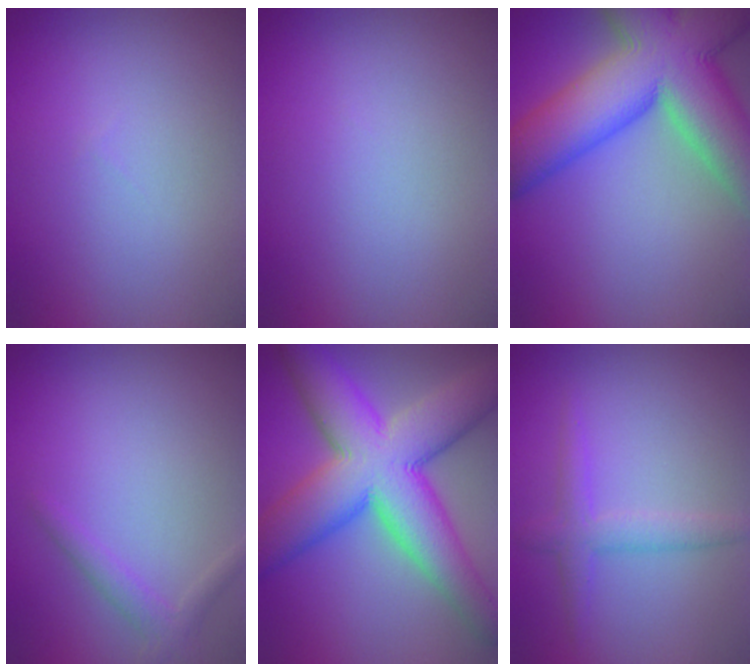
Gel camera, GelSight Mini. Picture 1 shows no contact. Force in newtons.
{"total": 0.0}
{"total": 15.6, "press": 15.6, "slide": 0.9}
{"total": 1.6, "press": 1.6, "slide": 0.1}
{"total": 13.8, "press": 13.8, "slide": 0.3}
{"total": 2.4, "press": 2.4, "slide": 0.2}